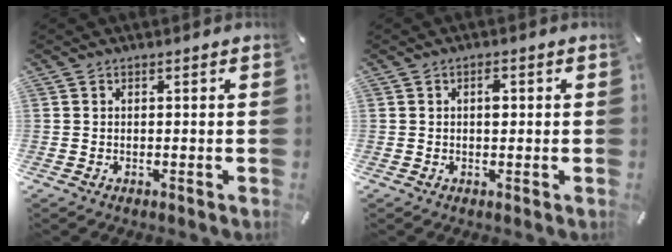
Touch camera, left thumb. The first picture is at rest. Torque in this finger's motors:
{"motor_torque": [0.52, 0.46, 0.26, -0.12, -0.05]}